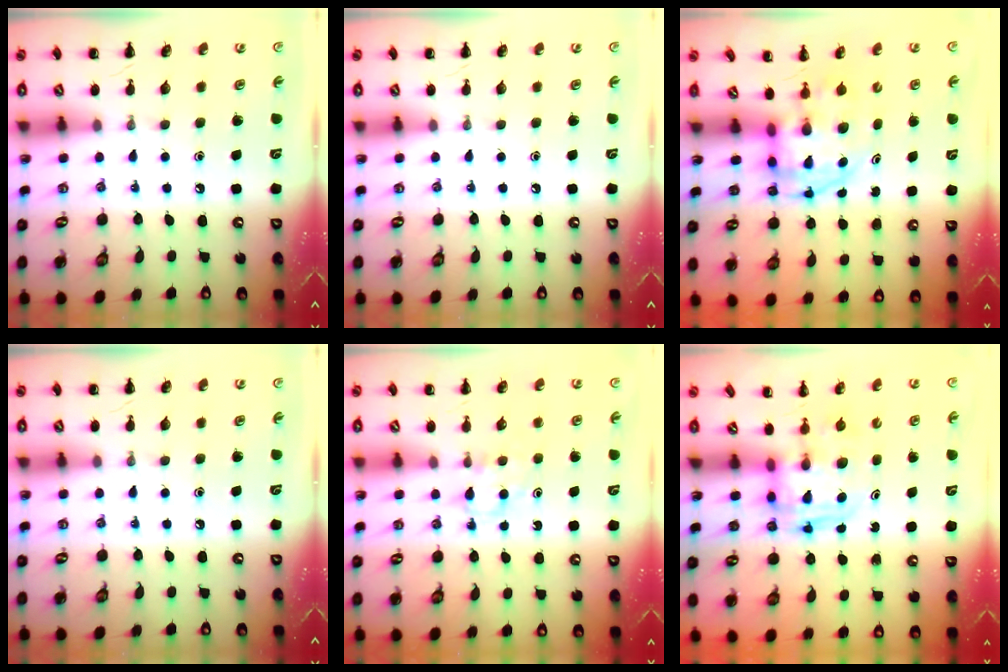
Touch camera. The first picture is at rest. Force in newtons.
{"total": 0.0}
{"total": 3.8, "press": 3.7, "slide": 0.7}
{"total": 0.0}
{"total": 3.4, "press": 3.2, "slide": 1.1}
{"total": 2.7, "press": 2.7, "slide": 0.2}